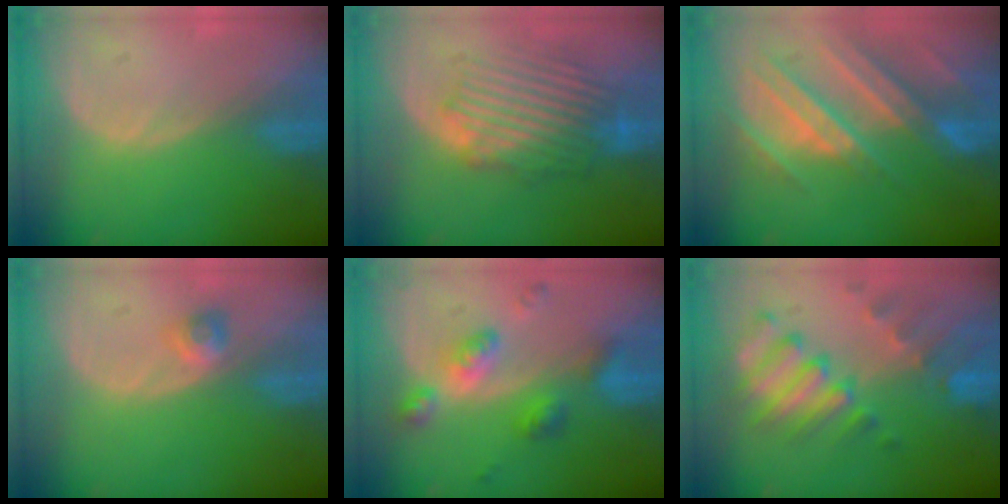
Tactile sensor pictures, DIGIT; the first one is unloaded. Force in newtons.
{"total": 9.0, "press": 8.6, "slide": 2.6}
{"total": 11.2, "press": 9.9, "slide": 5.2}
{"total": 2.4, "press": 2.1, "slide": 1.2}
{"total": 6.7, "press": 6.6, "slide": 0.5}
{"total": 10.2, "press": 8.9, "slide": 5.0}